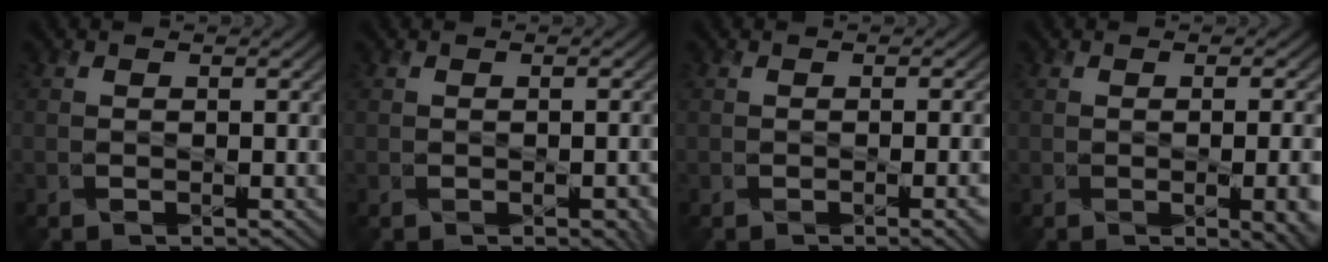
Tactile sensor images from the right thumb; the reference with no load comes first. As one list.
[{"total": 2.4, "force": [-0.9, 0.9, 2.0], "torque": [-0.020, -0.004, 0.000]}, {"total": 3.5, "force": [-0.9, 1.2, 3.1], "torque": [-0.031, -0.004, -0.003]}, {"total": 7.1, "force": [-1.5, 3.1, 6.3], "torque": [-0.055, -0.012, -0.004]}]